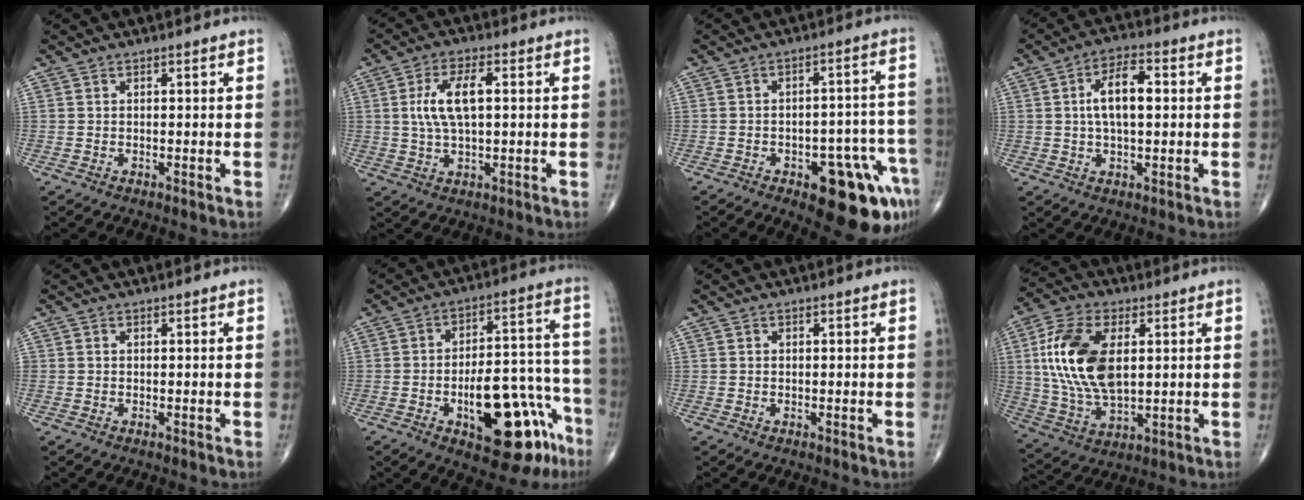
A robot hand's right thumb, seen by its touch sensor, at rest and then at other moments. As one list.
[{"total": 8.5, "force": [1.2, 3.6, 7.7], "torque": [-0.153, 0.008, 0.022]}, {"total": 15.9, "force": [-7.8, 6.7, 12.1], "torque": [-0.087, 0.057, -0.084]}, {"total": 8.7, "force": [1.0, 4.0, 7.6], "torque": [-0.126, 0.014, 0.014]}, {"total": 0.0}, {"total": 20.1, "force": [-9.4, 8.2, 15.7], "torque": [-0.168, 0.072, -0.117]}, {"total": 0.0}, {"total": 17.2, "force": [3.0, 9.3, 14.2], "torque": [-0.280, -0.005, 0.059]}]